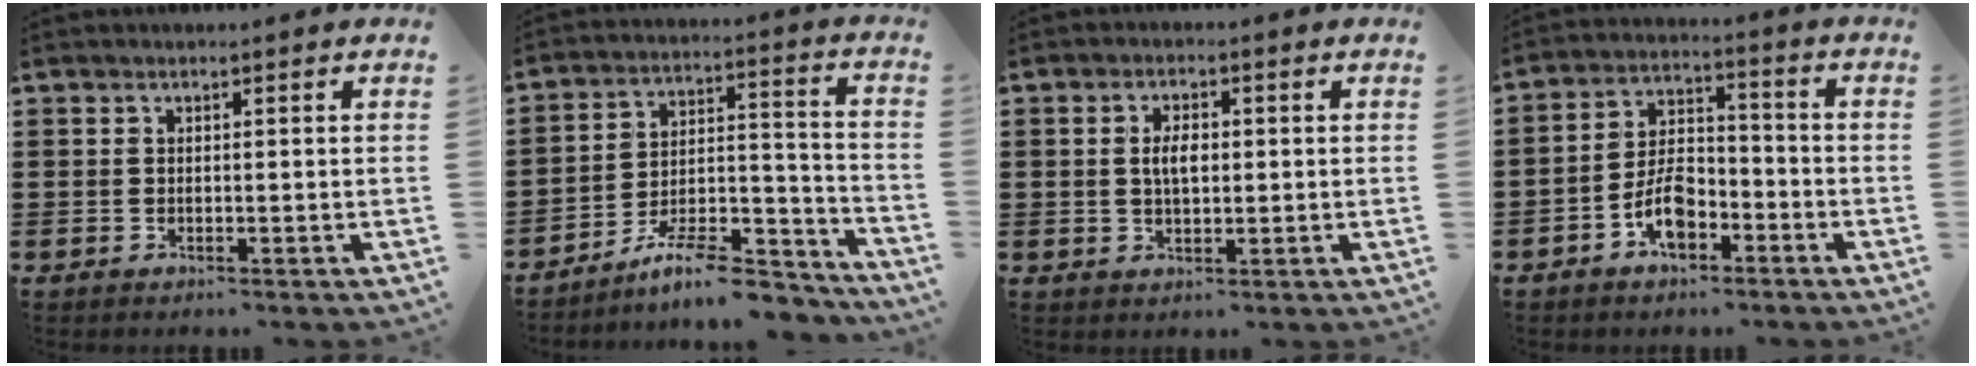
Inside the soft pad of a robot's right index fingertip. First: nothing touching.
{"total": 10.3, "force": [-8.9, 1.6, 4.8], "torque": [-0.066, 0.025, -0.167]}
{"total": 3.5, "force": [0.3, 1.6, 3.1], "torque": [-0.053, 0.003, 0.001]}
{"total": 6.7, "force": [-3.5, 3.5, 4.5], "torque": [-0.094, 0.010, -0.067]}